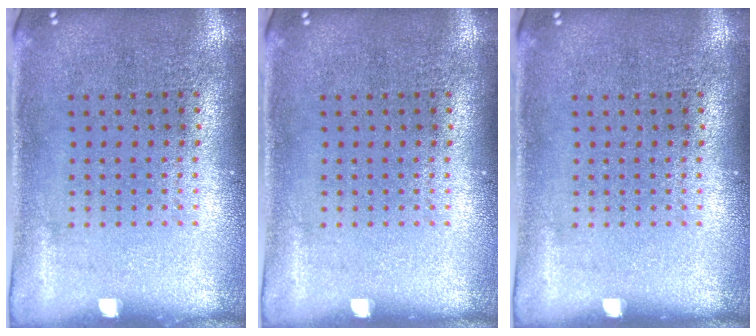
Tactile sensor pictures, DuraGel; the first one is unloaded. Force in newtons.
{"total": 0.0}
{"total": 0.0}